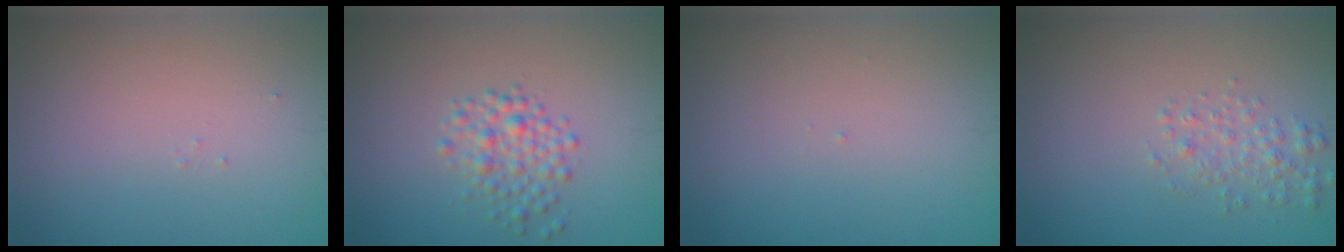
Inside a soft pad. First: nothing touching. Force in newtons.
{"total": 2.6, "press": 2.6, "slide": 0.0}
{"total": 0.0}
{"total": 1.8, "press": 1.8, "slide": 0.0}